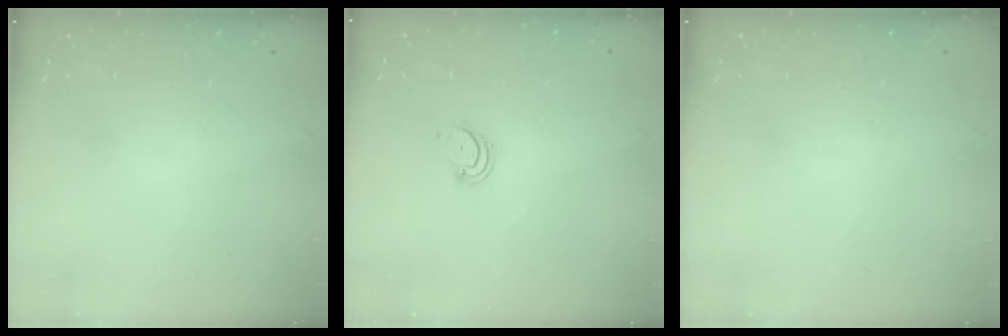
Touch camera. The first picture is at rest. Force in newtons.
{"total": 2.2, "press": 2.2, "slide": 0.3}
{"total": 0.0}